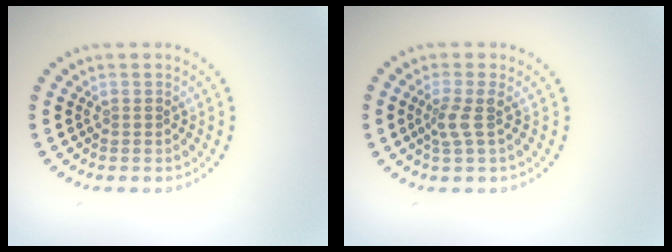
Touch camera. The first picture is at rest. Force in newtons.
{"total": 1.9, "press": 1.4, "slide": 1.3}